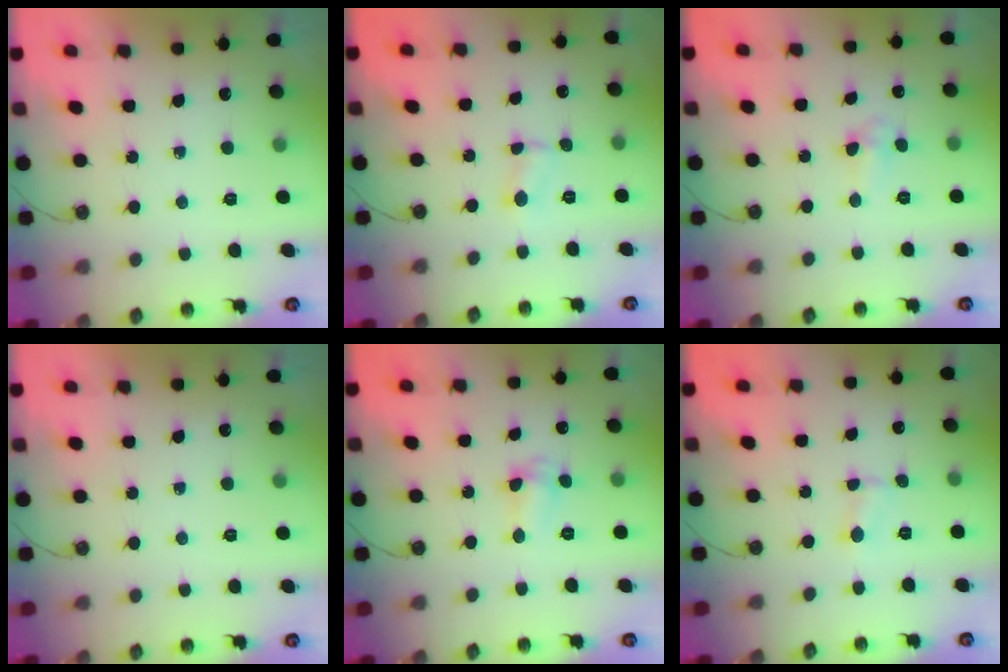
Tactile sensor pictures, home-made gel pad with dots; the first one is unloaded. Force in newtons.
{"total": 2.3, "press": 2.2, "slide": 0.5}
{"total": 3.5, "press": 3.5, "slide": 0.5}
{"total": 0.0}
{"total": 2.6, "press": 2.6, "slide": 0.6}
{"total": 1.4, "press": 1.3, "slide": 0.3}